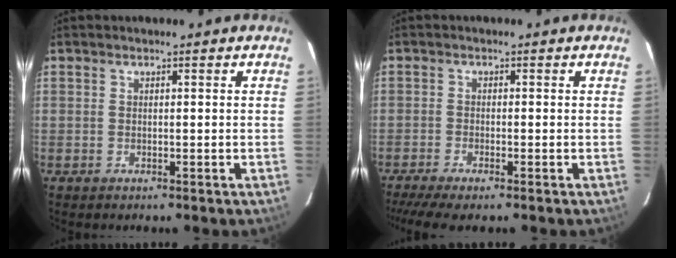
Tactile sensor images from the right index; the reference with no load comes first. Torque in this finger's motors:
{"motor_torque": [1.10, -1.04, 0.43, 0.08]}